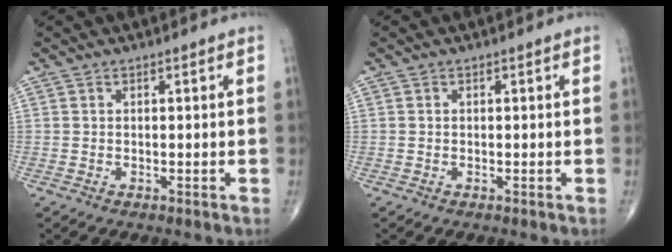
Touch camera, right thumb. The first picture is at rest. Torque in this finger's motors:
{"motor_torque": [-0.06, -0.07, -0.20, -0.20, -0.03]}